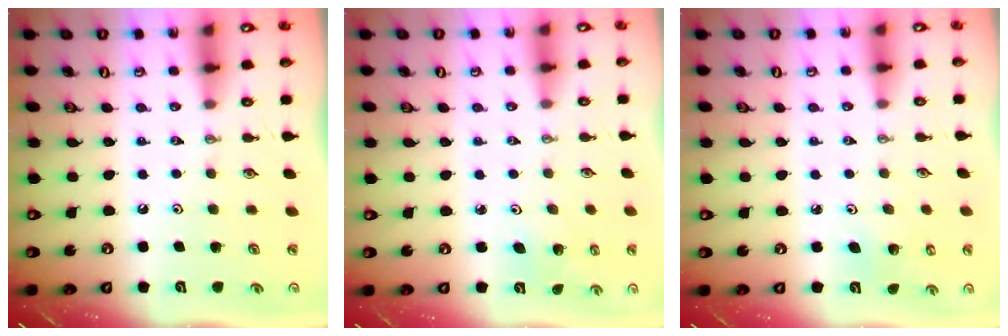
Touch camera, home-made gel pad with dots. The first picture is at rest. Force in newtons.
{"total": 2.3, "press": 2.3, "slide": 0.2}
{"total": 3.0, "press": 2.9, "slide": 0.4}